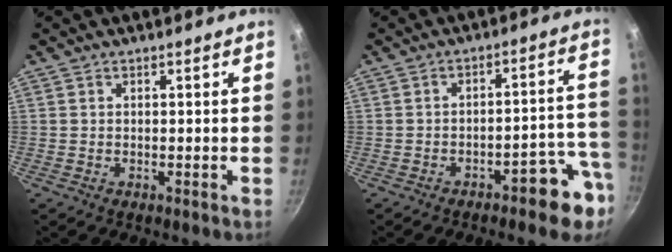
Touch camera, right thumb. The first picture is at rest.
{"total": 9.3, "force": [-4.9, 3.3, 7.2], "torque": [-0.051, 0.050, -0.059]}